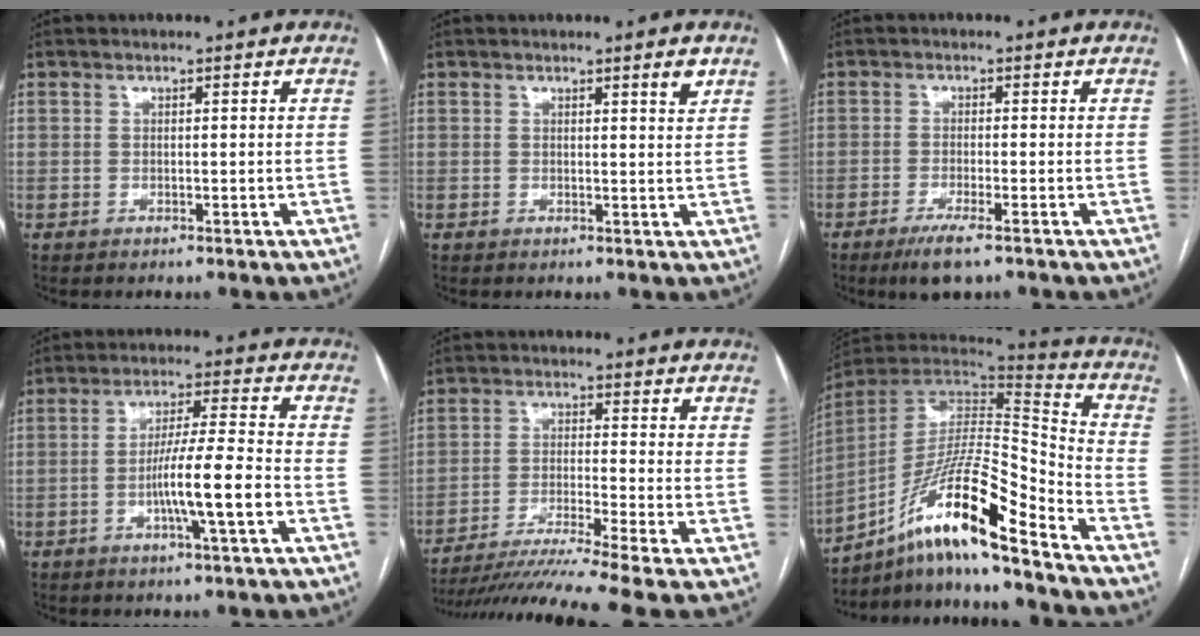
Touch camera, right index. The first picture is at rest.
{"total": 2.1, "force": [1.4, -0.1, 1.5], "torque": [-0.020, -0.009, 0.018]}
{"total": 4.3, "force": [-2.8, 0.4, 3.2], "torque": [-0.061, -0.012, -0.049]}
{"total": 9.2, "force": [-2.8, -0.3, 8.8], "torque": [-0.155, 0.000, -0.051]}
{"total": 12.2, "force": [-9.9, -2.7, 6.7], "torque": [-0.108, -0.021, -0.162]}
{"total": 18.2, "force": [-12.2, 0.8, 13.5], "torque": [-0.262, 0.002, -0.219]}